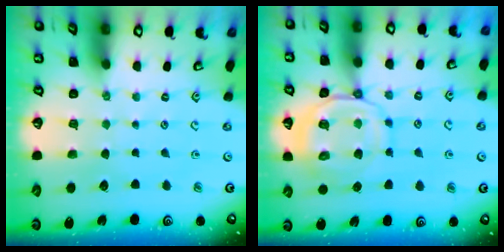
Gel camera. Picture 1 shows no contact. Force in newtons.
{"total": 11.7, "press": 11.7, "slide": 1.3}